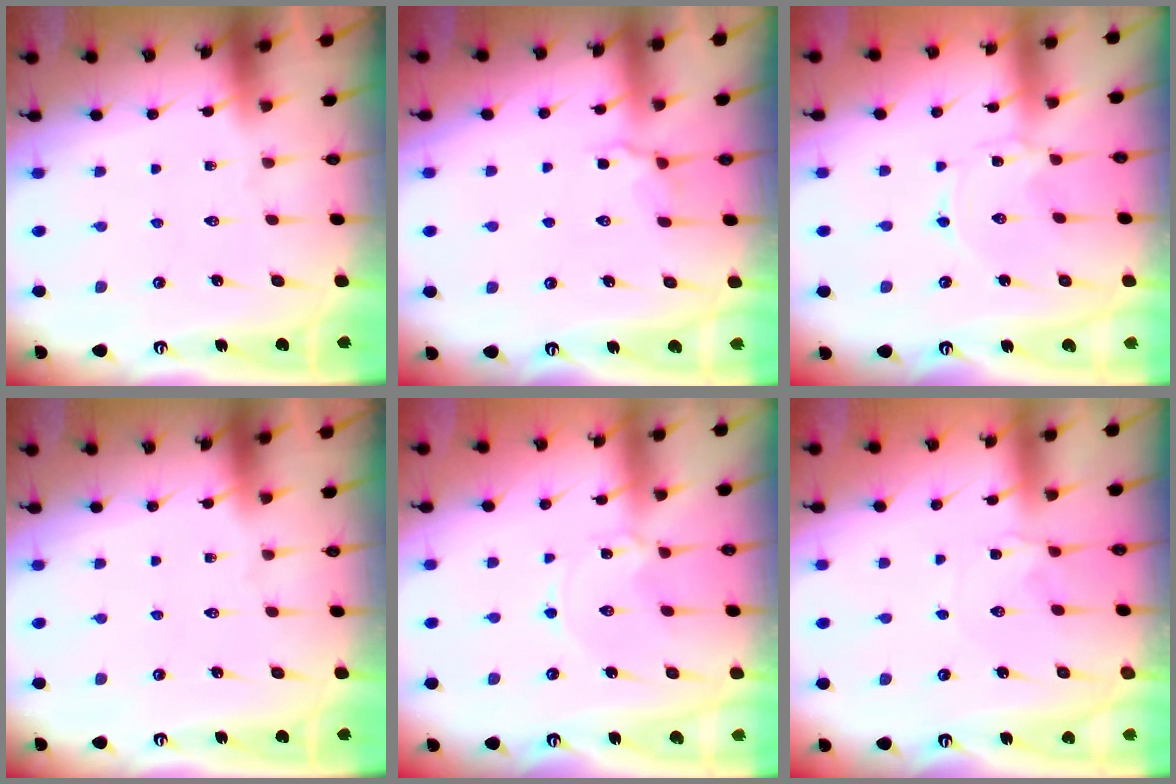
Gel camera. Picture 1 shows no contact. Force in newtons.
{"total": 4.2, "press": 4.0, "slide": 1.4}
{"total": 0.0}
{"total": 0.0}
{"total": 1.9, "press": 1.9, "slide": 0.4}
{"total": 1.1, "press": 1.0, "slide": 0.3}